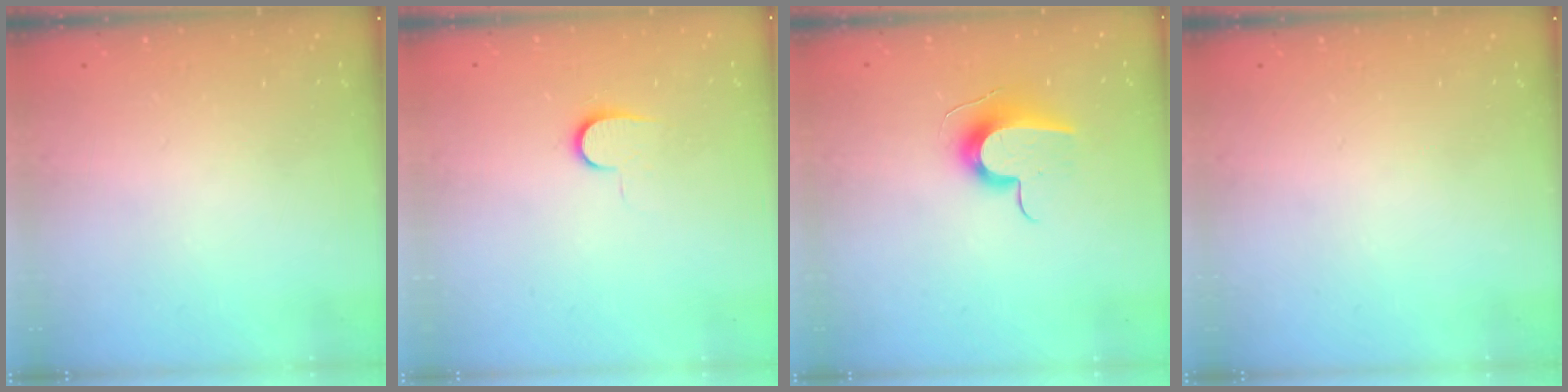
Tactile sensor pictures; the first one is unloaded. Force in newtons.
{"total": 6.4, "press": 6.3, "slide": 0.7}
{"total": 10.8, "press": 10.8, "slide": 0.2}
{"total": 0.0}